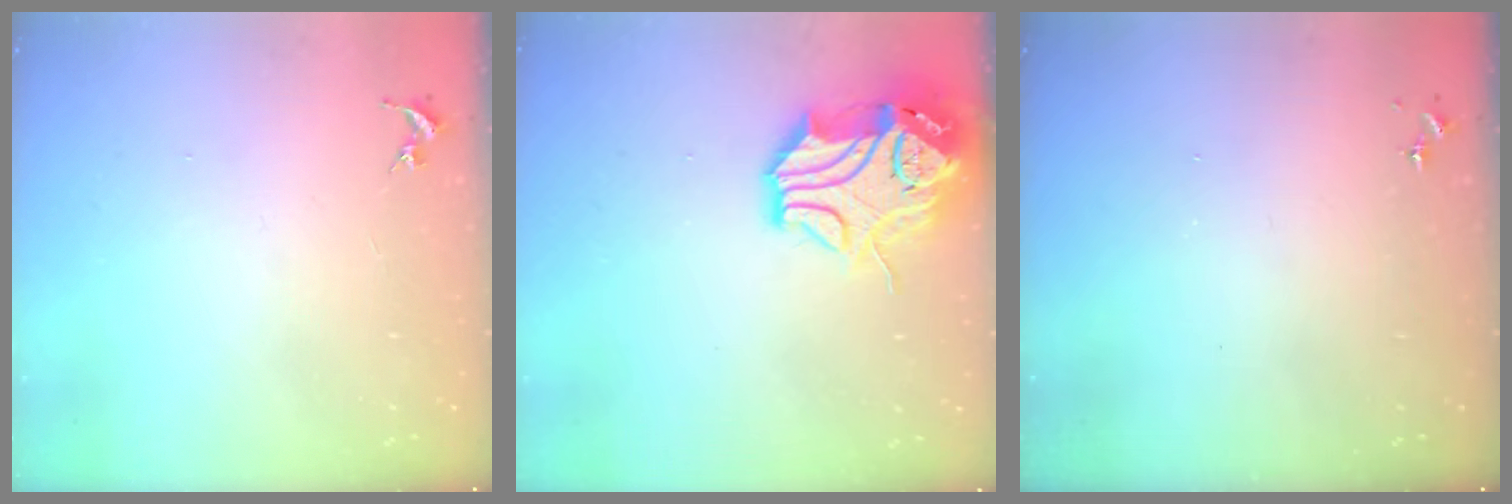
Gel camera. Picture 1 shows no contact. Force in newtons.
{"total": 15.5, "press": 15.3, "slide": 2.3}
{"total": 0.0}